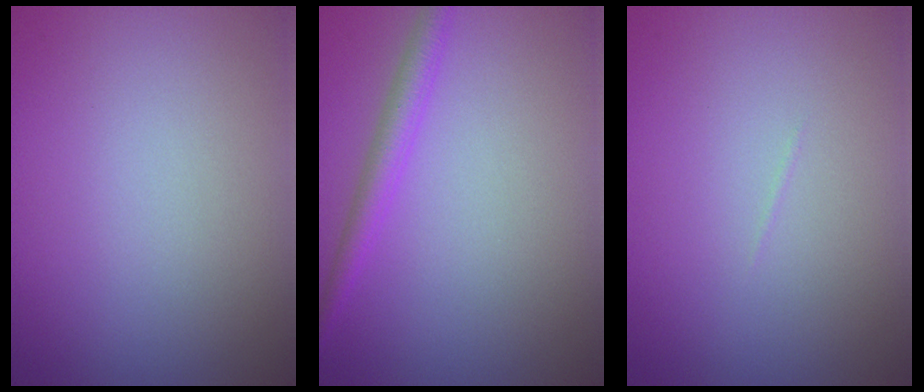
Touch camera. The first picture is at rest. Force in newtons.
{"total": 2.2, "press": 2.2, "slide": 0.1}
{"total": 0.0}